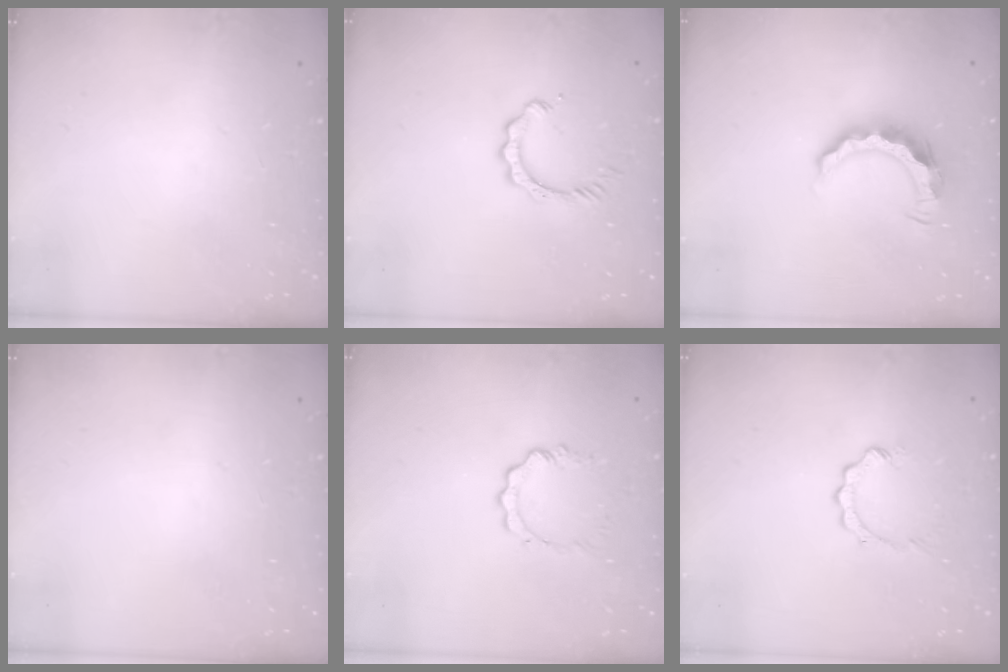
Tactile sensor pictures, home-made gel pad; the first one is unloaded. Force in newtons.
{"total": 3.9, "press": 3.9, "slide": 0.3}
{"total": 8.4, "press": 8.3, "slide": 0.6}
{"total": 0.0}
{"total": 3.9, "press": 3.9, "slide": 0.5}
{"total": 2.6, "press": 2.6, "slide": 0.3}